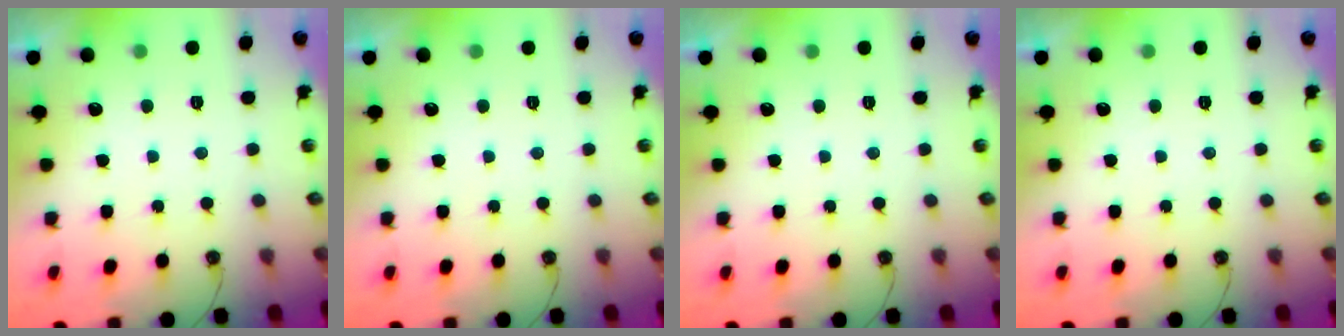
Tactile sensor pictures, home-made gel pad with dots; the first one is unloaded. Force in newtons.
{"total": 0.0}
{"total": 0.0}
{"total": 0.0}